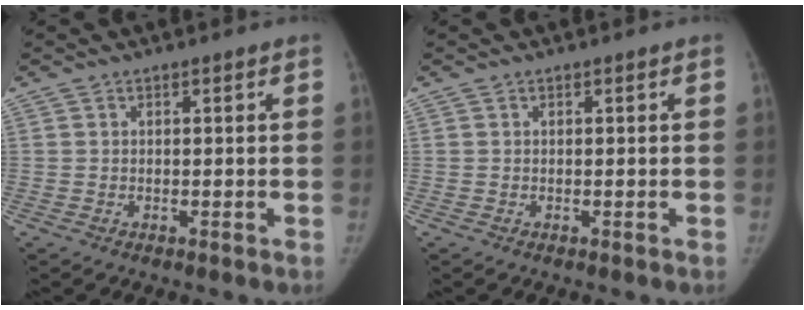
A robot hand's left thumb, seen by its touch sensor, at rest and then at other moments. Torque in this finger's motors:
{"motor_torque": [0.00, 0.00, 0.24, -0.15, 0.00]}